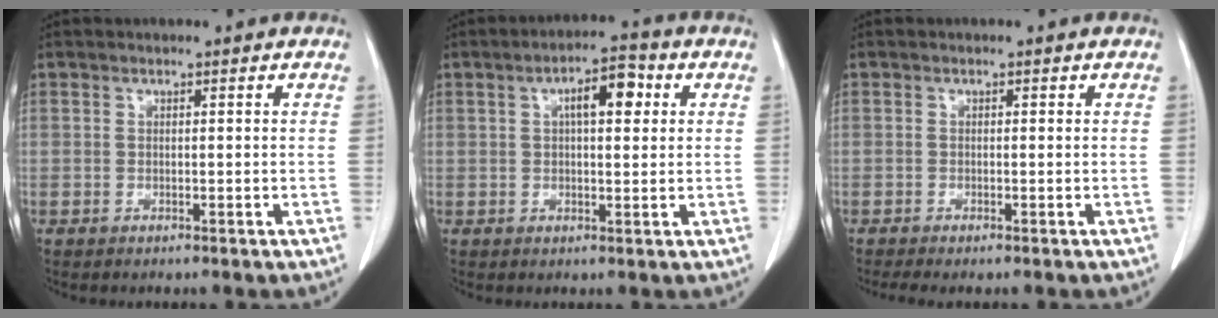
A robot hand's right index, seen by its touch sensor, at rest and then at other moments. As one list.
[{"total": 6.3, "force": [1.8, 2.1, 5.6], "torque": [-0.090, 0.017, 0.026]}, {"total": 1.5, "force": [-0.9, 0.2, 1.2], "torque": [-0.021, -0.003, -0.017]}]